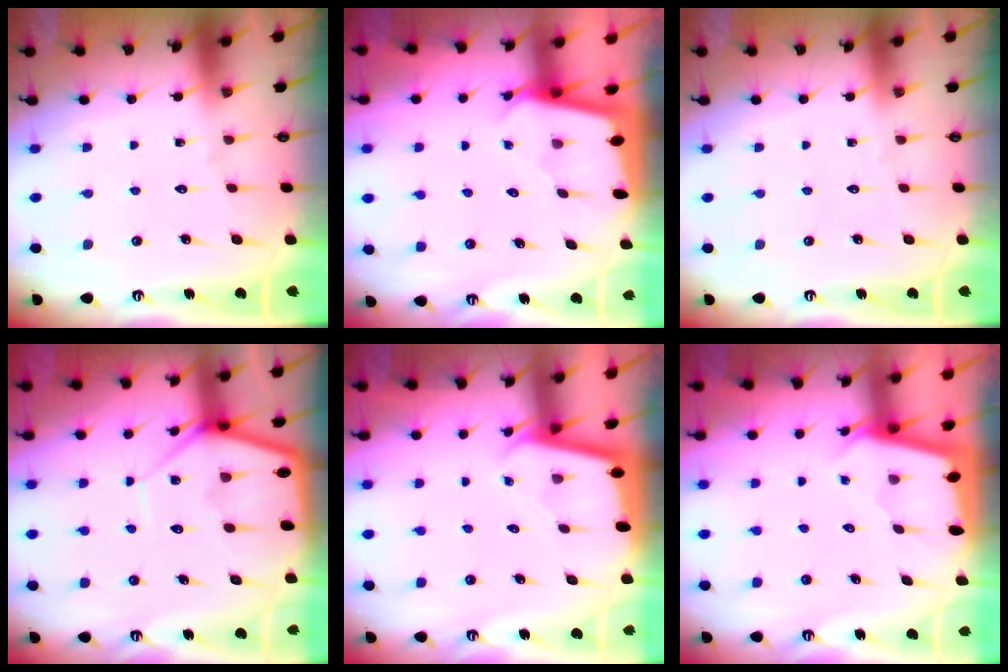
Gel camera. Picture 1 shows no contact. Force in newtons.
{"total": 2.4, "press": 2.4, "slide": 0.1}
{"total": 0.0}
{"total": 9.3, "press": 9.3, "slide": 0.8}
{"total": 1.9, "press": 1.9, "slide": 0.1}
{"total": 2.1, "press": 2.1, "slide": 0.2}